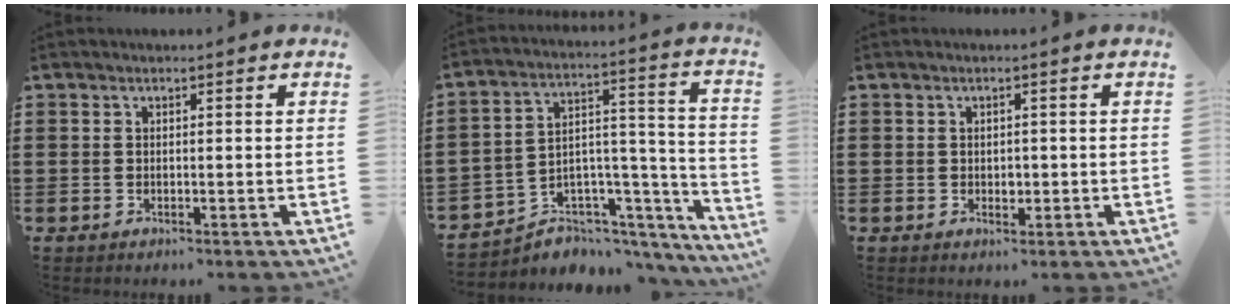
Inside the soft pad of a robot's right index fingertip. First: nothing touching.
{"total": 4.3, "force": [-3.0, 3.1, 0.4], "torque": [-0.023, -0.013, -0.057]}
{"total": 1.4, "force": [0.0, 1.0, 1.0], "torque": [-0.018, 0.005, -0.002]}